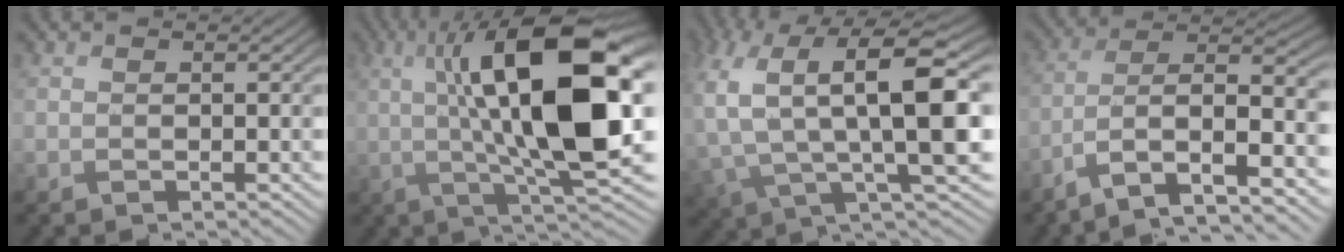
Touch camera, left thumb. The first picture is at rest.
{"total": 17.2, "force": [2.2, 4.9, 16.3], "torque": [-0.267, 0.007, 0.036]}
{"total": 13.9, "force": [-0.5, 5.2, 12.8], "torque": [-0.269, -0.009, -0.004]}
{"total": 11.2, "force": [-5.3, 3.7, 9.1], "torque": [-0.171, -0.003, -0.097]}